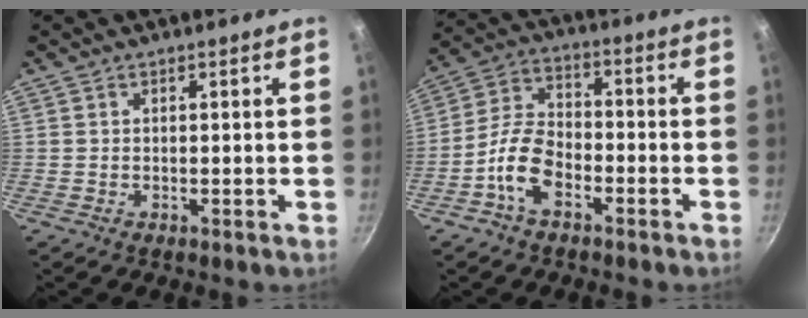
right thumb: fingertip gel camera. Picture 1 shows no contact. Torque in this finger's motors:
{"motor_torque": [0.05, 0.18, 1.02, -0.57, 0.07]}